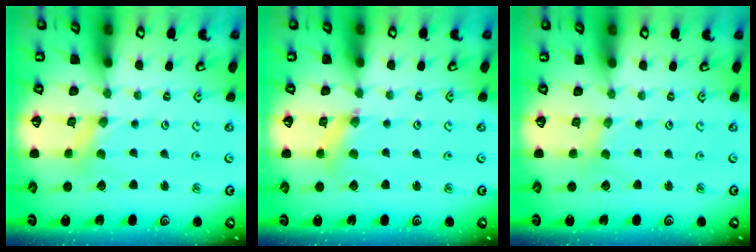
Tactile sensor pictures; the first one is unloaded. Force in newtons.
{"total": 2.8, "press": 2.8, "slide": 0.4}
{"total": 0.0}